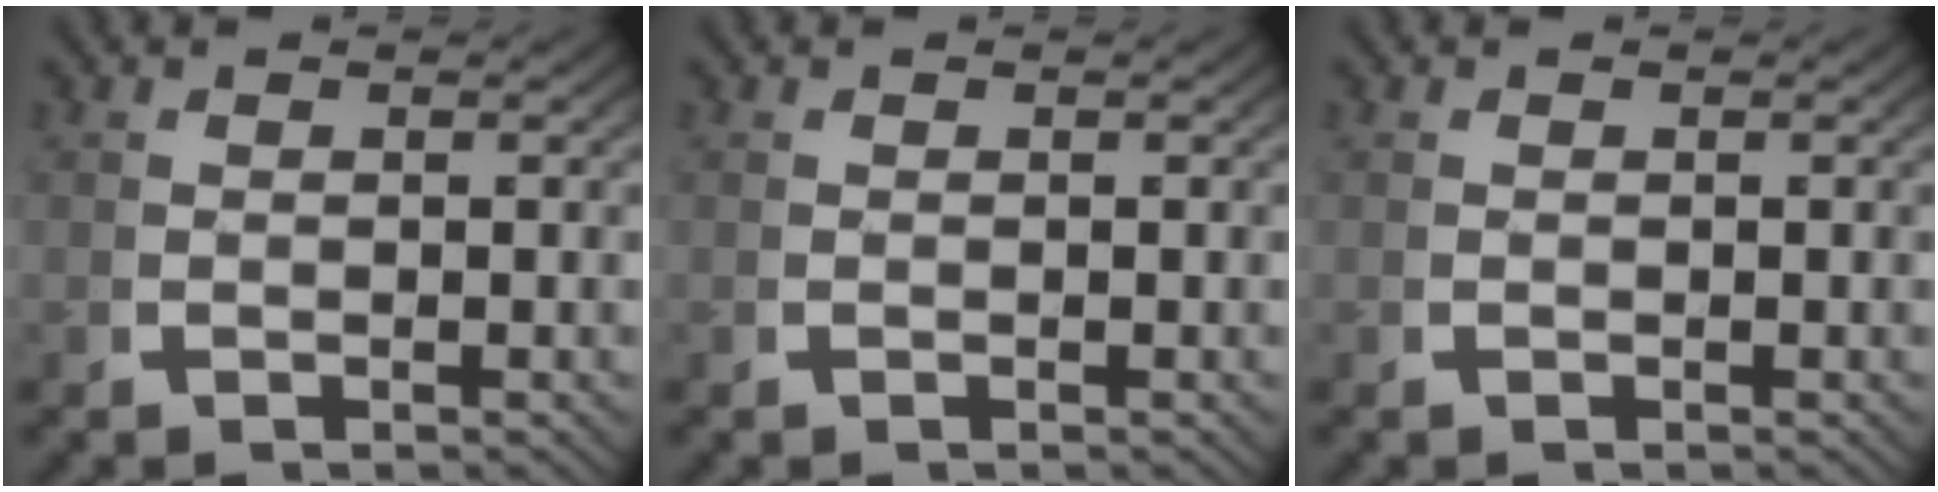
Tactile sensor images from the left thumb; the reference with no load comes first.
{"total": 0.0}
{"total": 0.0}